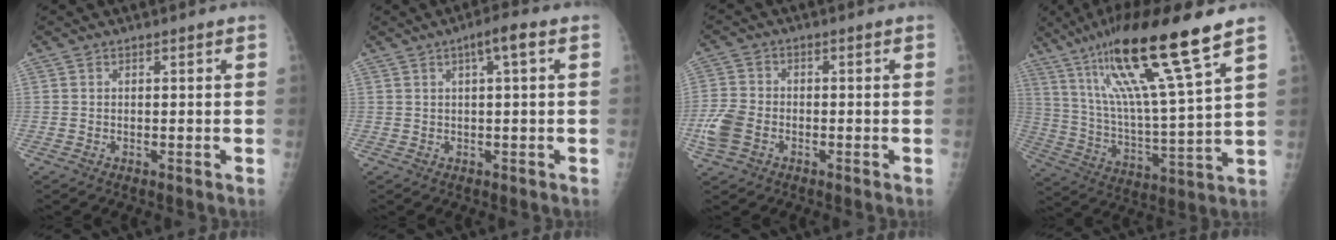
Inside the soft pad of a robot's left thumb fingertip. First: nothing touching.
{"total": 3.6, "force": [1.1, 0.5, 3.4], "torque": [-0.057, 0.011, 0.016]}
{"total": 6.4, "force": [-2.5, 4.6, 3.7], "torque": [-0.090, 0.009, -0.051]}
{"total": 22.0, "force": [13.2, 2.0, 17.5], "torque": [-0.312, -0.044, 0.234]}